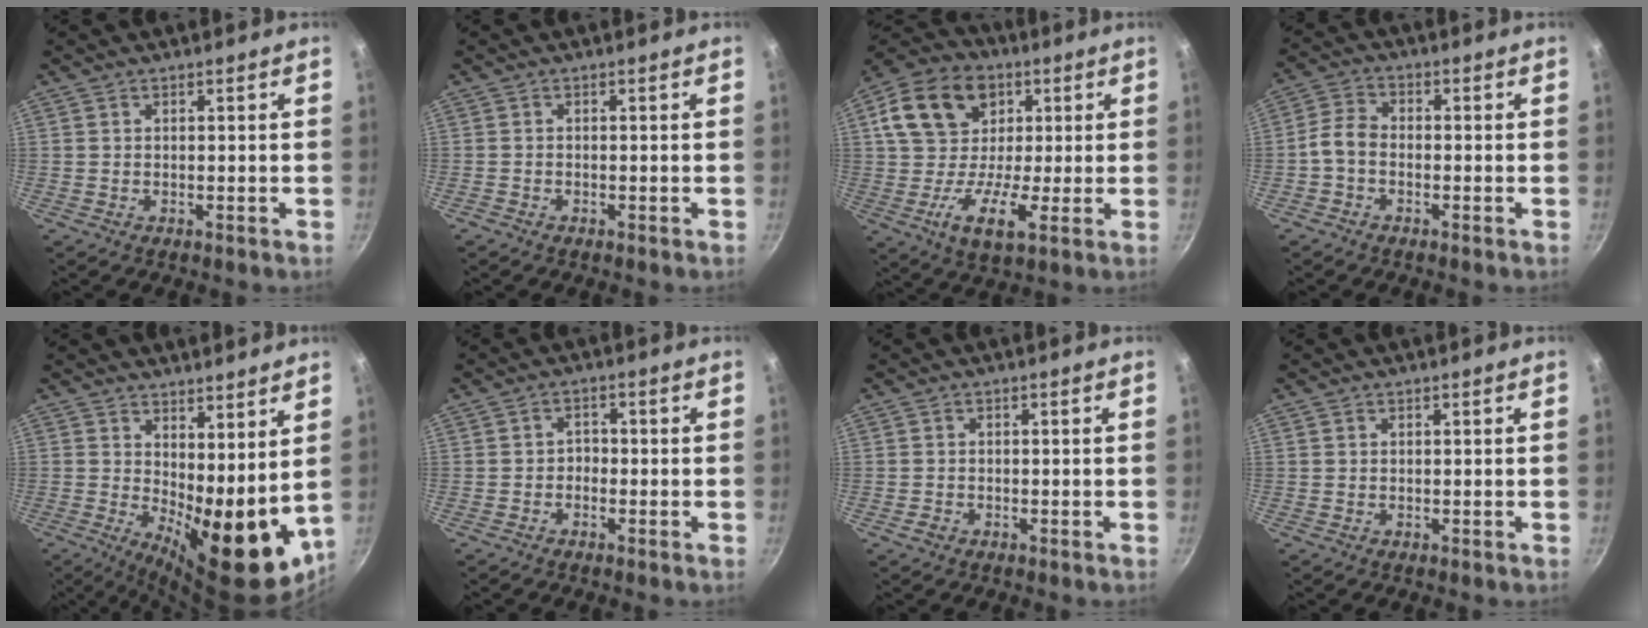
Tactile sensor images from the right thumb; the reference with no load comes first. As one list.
[{"total": 0.0}, {"total": 18.1, "force": [3.2, 13.4, 11.8], "torque": [-0.180, 0.016, 0.042]}, {"total": 4.1, "force": [-1.5, 2.8, 2.6], "torque": [-0.055, 0.026, -0.041]}, {"total": 15.5, "force": [3.1, 6.4, 13.8], "torque": [-0.156, -0.036, 0.059]}, {"total": 1.8, "force": [-0.9, 1.4, 0.7], "torque": [0.001, 0.011, -0.019]}, {"total": 1.2, "force": [-0.7, 1.0, 0.3], "torque": [-0.002, 0.004, -0.009]}, {"total": 0.0}]